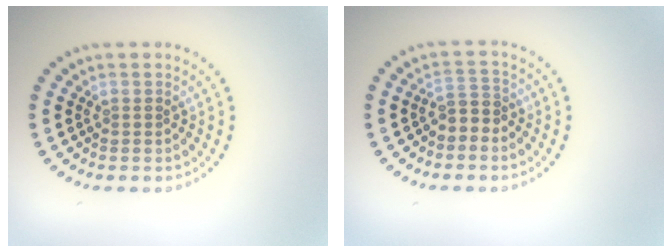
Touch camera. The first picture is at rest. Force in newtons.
{"total": 1.8, "press": 1.5, "slide": 1.1}